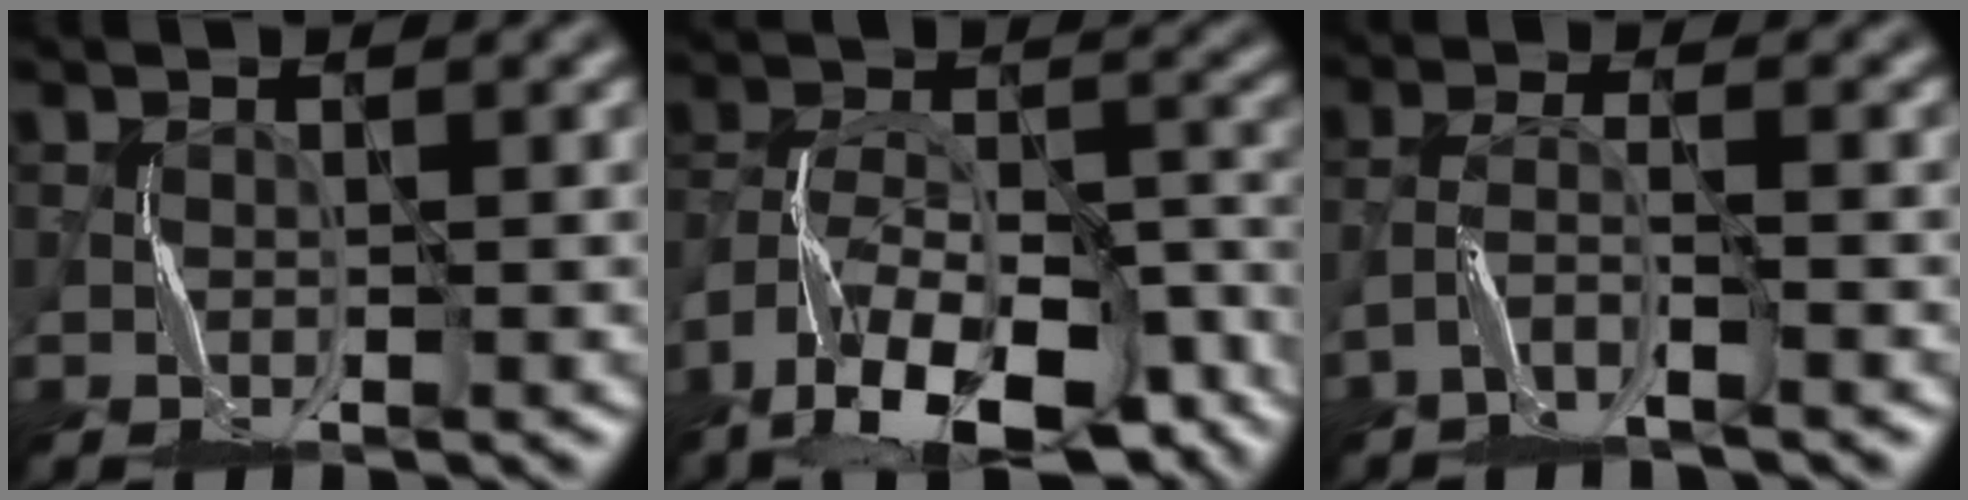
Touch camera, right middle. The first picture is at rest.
{"total": 14.6, "force": [-10.0, 6.2, 8.6], "torque": [-0.163, -0.003, -0.148]}
{"total": 2.4, "force": [-1.9, 0.2, 1.5], "torque": [-0.038, 0.007, -0.048]}